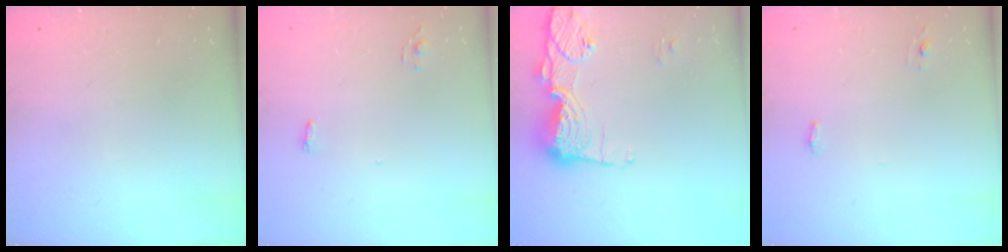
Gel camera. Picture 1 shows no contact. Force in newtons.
{"total": 3.6, "press": 3.2, "slide": 1.6}
{"total": 14.2, "press": 14.2, "slide": 1.5}
{"total": 7.6, "press": 3.8, "slide": 6.6}